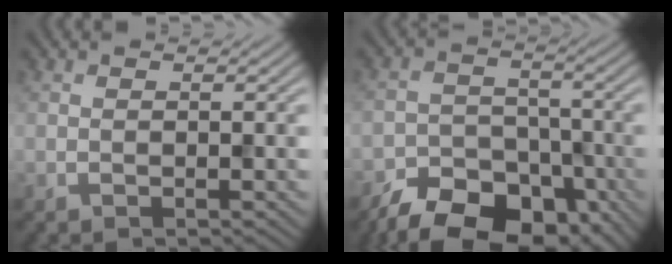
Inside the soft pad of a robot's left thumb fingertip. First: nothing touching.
{"total": 12.3, "force": [-9.0, 6.5, 5.4], "torque": [-0.094, -0.024, -0.146]}